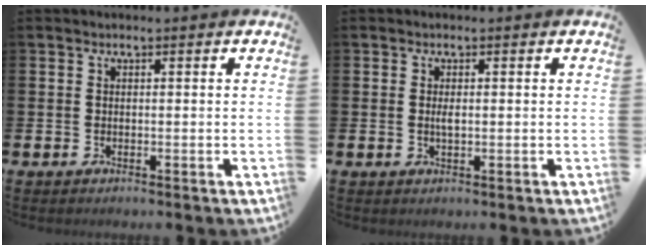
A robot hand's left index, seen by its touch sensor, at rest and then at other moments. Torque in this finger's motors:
{"motor_torque": [0.36, 0.09, 0.02, 0.05]}